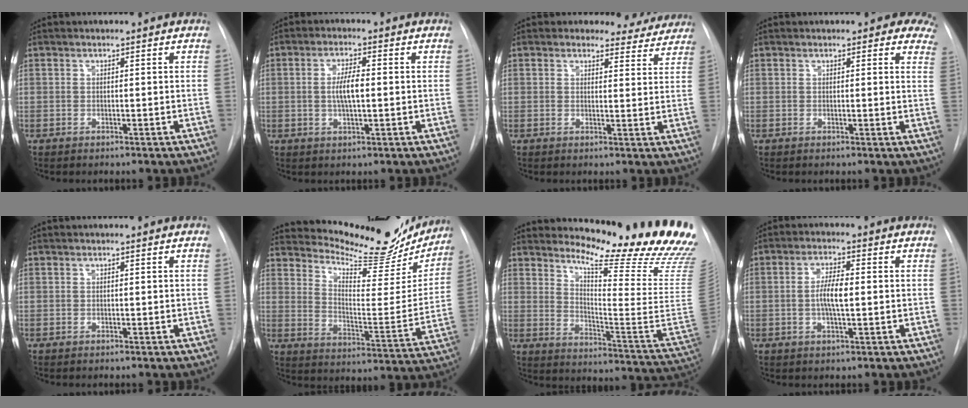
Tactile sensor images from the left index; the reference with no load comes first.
{"total": 4.5, "force": [0.0, 1.0, 4.4], "torque": [-0.088, 0.002, -0.002]}
{"total": 6.6, "force": [5.9, 2.8, -0.3], "torque": [0.028, -0.015, 0.046]}
{"total": 6.4, "force": [5.2, 2.5, 2.8], "torque": [-0.006, -0.014, 0.035]}
{"total": 0.0}
{"total": 22.1, "force": [20.1, 5.2, 7.7], "torque": [-0.111, -0.059, 0.263]}
{"total": 22.7, "force": [20.9, 0.1, 9.0], "torque": [-0.142, -0.152, 0.257]}
{"total": 4.7, "force": [-0.2, 0.9, 4.6], "torque": [-0.093, 0.001, -0.006]}